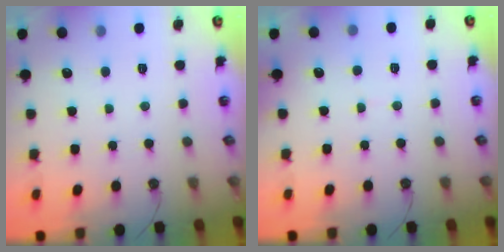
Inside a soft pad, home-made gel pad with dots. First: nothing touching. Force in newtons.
{"total": 2.2, "press": 2.1, "slide": 0.8}